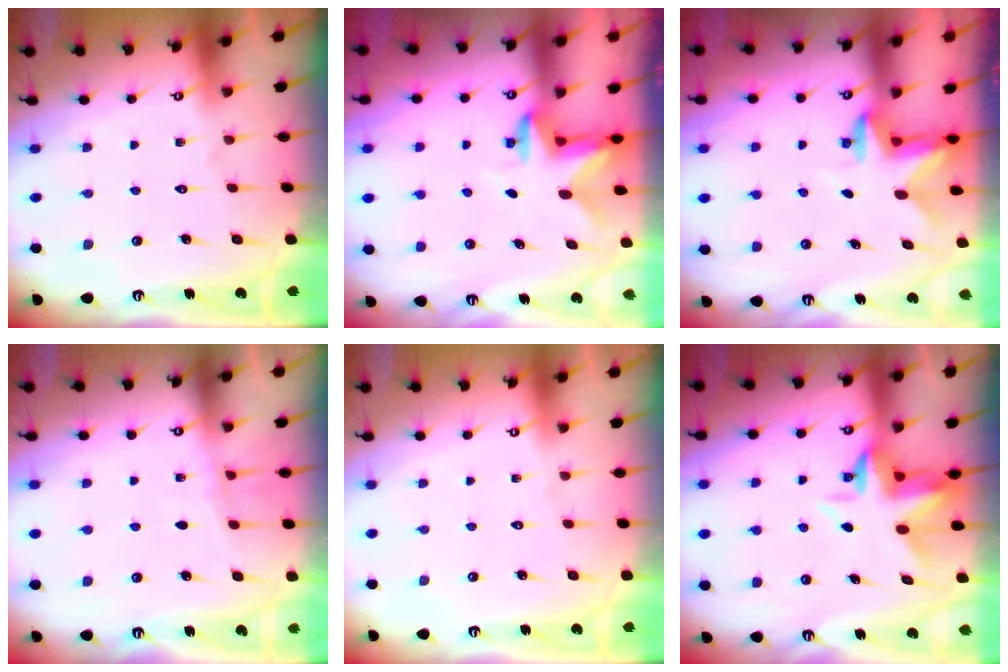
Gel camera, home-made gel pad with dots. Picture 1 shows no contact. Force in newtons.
{"total": 2.8, "press": 2.8, "slide": 0.6}
{"total": 2.6, "press": 2.6, "slide": 0.5}
{"total": 3.6, "press": 3.5, "slide": 0.4}
{"total": 0.0}
{"total": 4.5, "press": 4.4, "slide": 0.9}